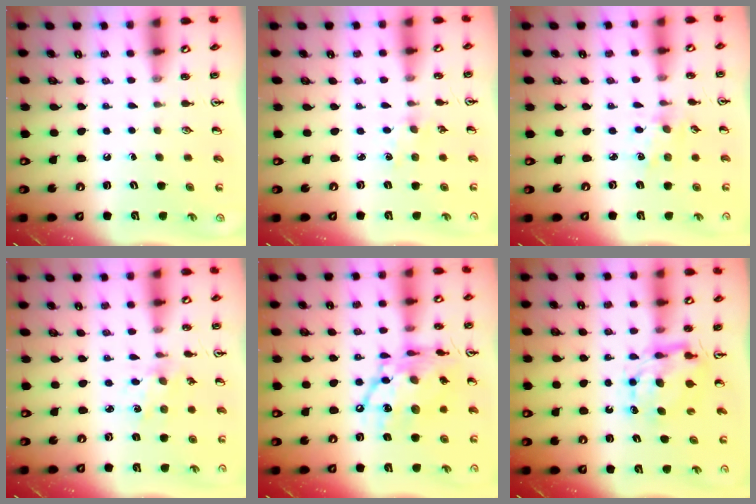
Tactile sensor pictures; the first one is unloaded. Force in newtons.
{"total": 1.6, "press": 1.6, "slide": 0.3}
{"total": 2.2, "press": 2.2, "slide": 0.2}
{"total": 1.9, "press": 1.9, "slide": 0.3}
{"total": 17.7, "press": 17.7, "slide": 1.4}
{"total": 7.9, "press": 7.9, "slide": 0.7}